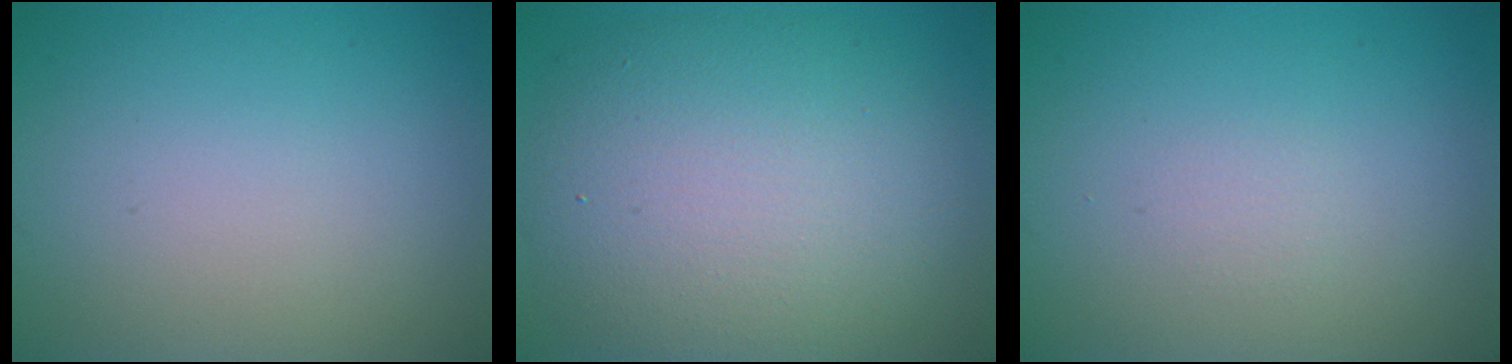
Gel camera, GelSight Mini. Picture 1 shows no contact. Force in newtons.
{"total": 10.0, "press": 10.0, "slide": 0.4}
{"total": 0.5, "press": 0.5, "slide": 0.0}